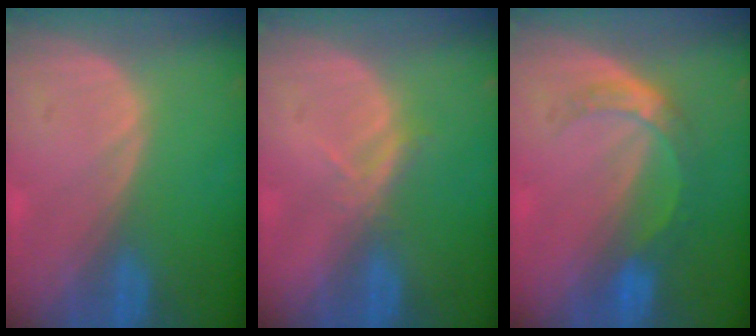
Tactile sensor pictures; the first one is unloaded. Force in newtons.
{"total": 2.1, "press": 1.9, "slide": 0.9}
{"total": 5.4, "press": 4.8, "slide": 2.5}